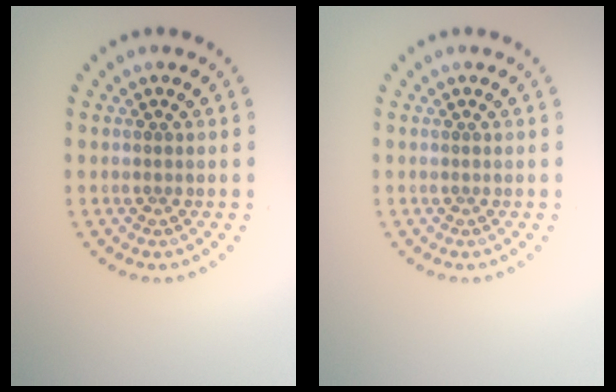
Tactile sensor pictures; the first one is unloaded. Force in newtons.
{"total": 0.0}